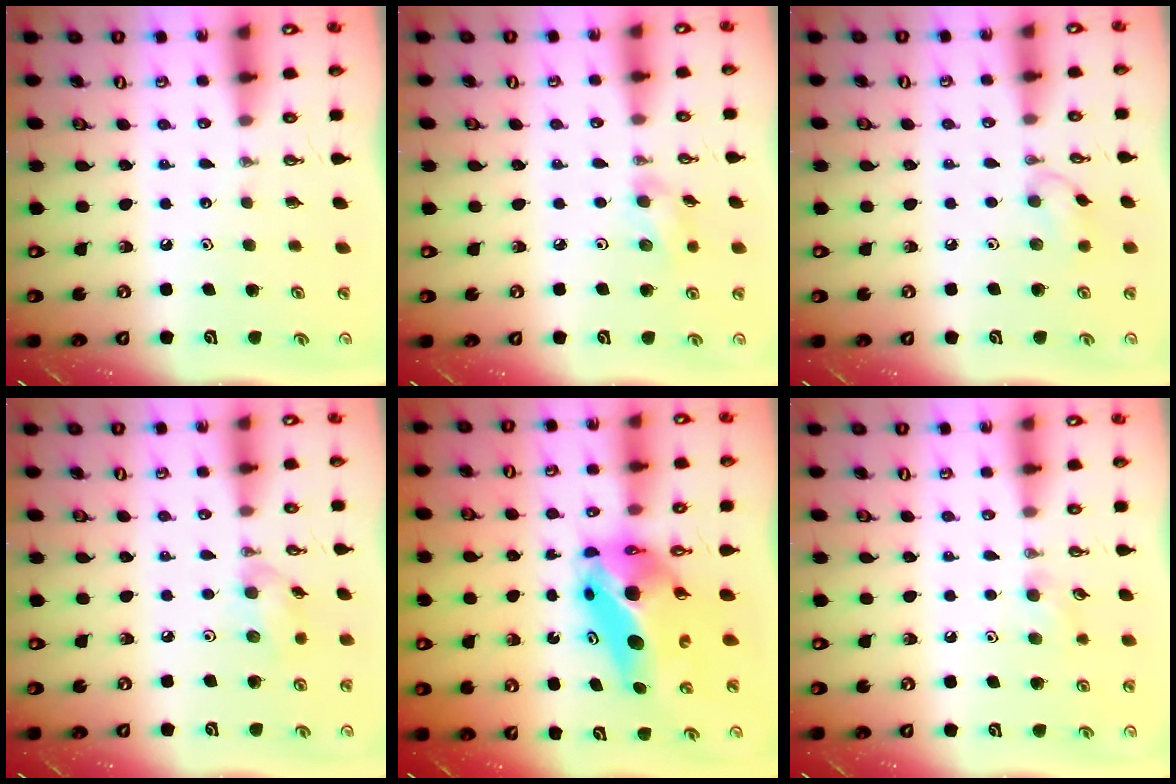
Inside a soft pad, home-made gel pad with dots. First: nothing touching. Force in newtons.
{"total": 6.0, "press": 5.6, "slide": 2.4}
{"total": 7.4, "press": 7.3, "slide": 0.5}
{"total": 7.2, "press": 7.1, "slide": 0.6}
{"total": 11.5, "press": 11.2, "slide": 2.4}
{"total": 5.3, "press": 5.1, "slide": 1.3}